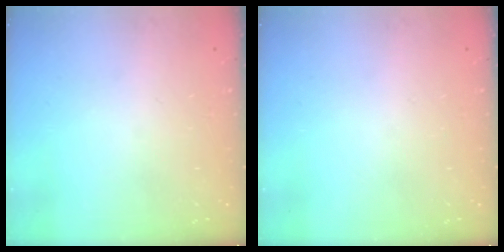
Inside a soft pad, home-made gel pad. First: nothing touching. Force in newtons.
{"total": 0.0}